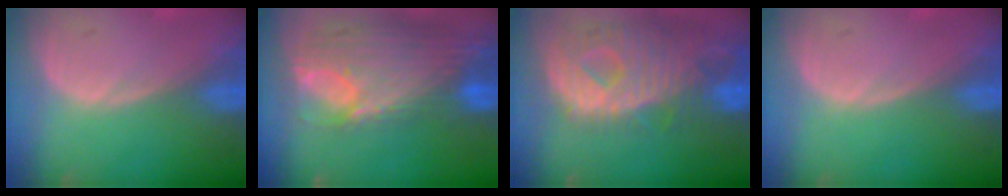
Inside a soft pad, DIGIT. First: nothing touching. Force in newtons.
{"total": 12.2, "press": 10.3, "slide": 6.5}
{"total": 12.6, "press": 10.8, "slide": 6.5}
{"total": 0.0}